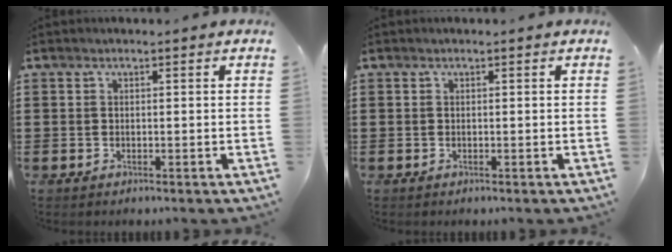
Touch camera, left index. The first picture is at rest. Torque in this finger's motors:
{"motor_torque": [1.09, 0.60, -0.01, 0.01]}